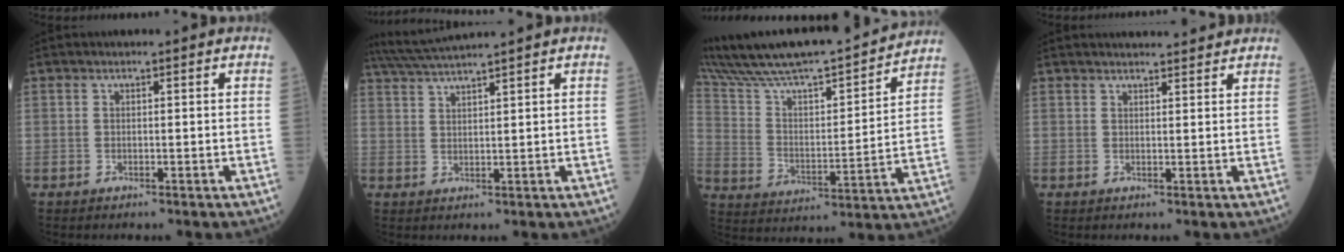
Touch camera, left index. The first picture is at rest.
{"total": 6.7, "force": [6.0, -1.5, 2.6], "torque": [-0.052, 0.021, 0.112]}
{"total": 24.5, "force": [21.5, 3.4, 11.2], "torque": [-0.194, 0.014, 0.333]}
{"total": 7.4, "force": [7.1, 1.0, 2.0], "torque": [-0.021, 0.019, 0.083]}